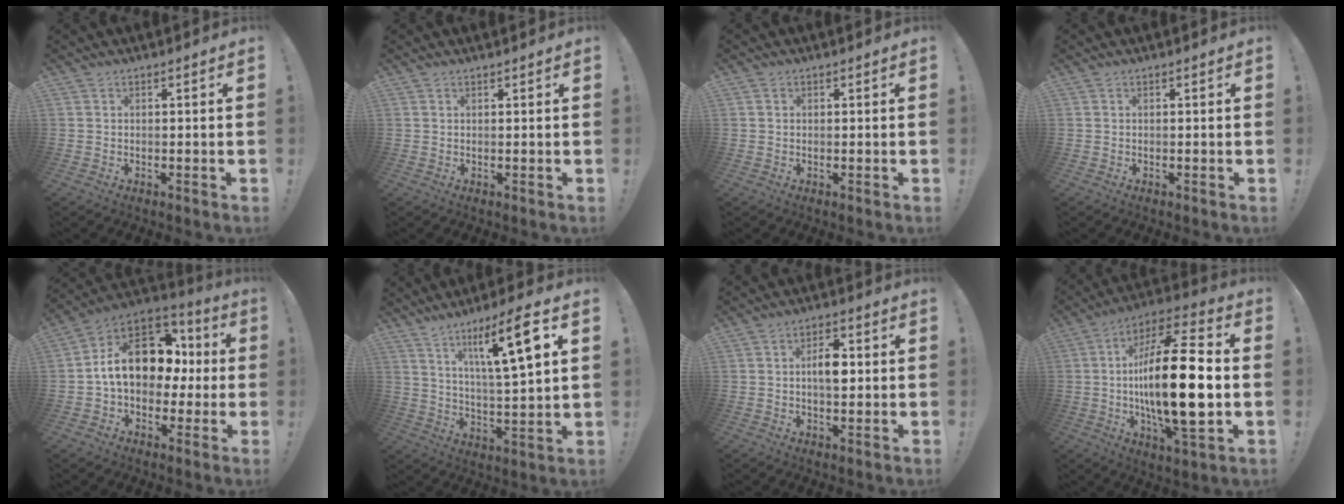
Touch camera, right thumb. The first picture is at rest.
{"total": 0.8, "force": [0.6, 0.5, -0.2], "torque": [0.012, -0.005, 0.010]}
{"total": 0.9, "force": [0.2, 0.8, 0.1], "torque": [-0.002, 0.002, 0.005]}
{"total": 0.0}
{"total": 18.9, "force": [2.8, 13.3, 13.1], "torque": [-0.193, 0.000, 0.065]}
{"total": 14.6, "force": [7.4, 1.7, 12.5], "torque": [-0.203, -0.035, 0.104]}
{"total": 6.9, "force": [0.1, 3.5, 5.9], "torque": [-0.093, 0.007, -0.005]}
{"total": 25.2, "force": [-1.5, 7.9, 23.8], "torque": [-0.427, -0.005, -0.035]}